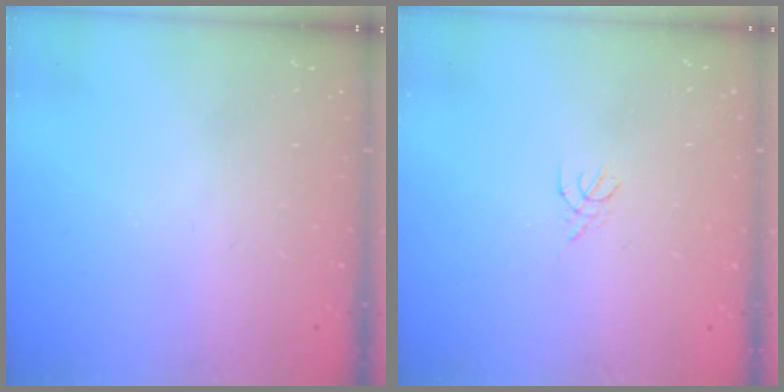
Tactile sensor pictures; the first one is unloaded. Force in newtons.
{"total": 1.8, "press": 1.7, "slide": 0.5}